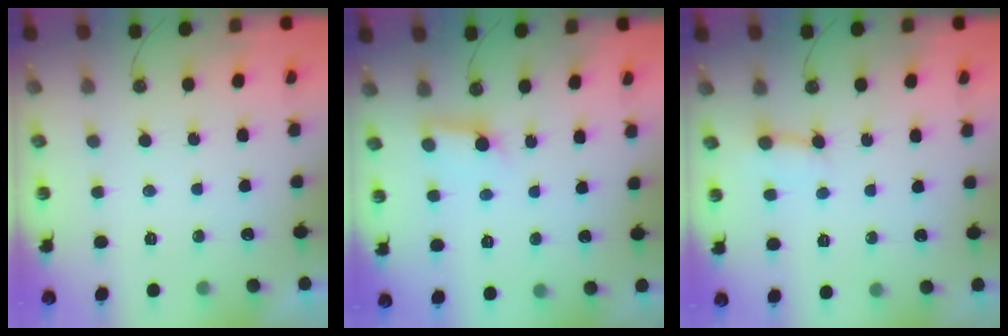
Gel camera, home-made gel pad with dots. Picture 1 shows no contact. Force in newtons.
{"total": 3.3, "press": 3.3, "slide": 0.3}
{"total": 3.0, "press": 2.9, "slide": 0.5}